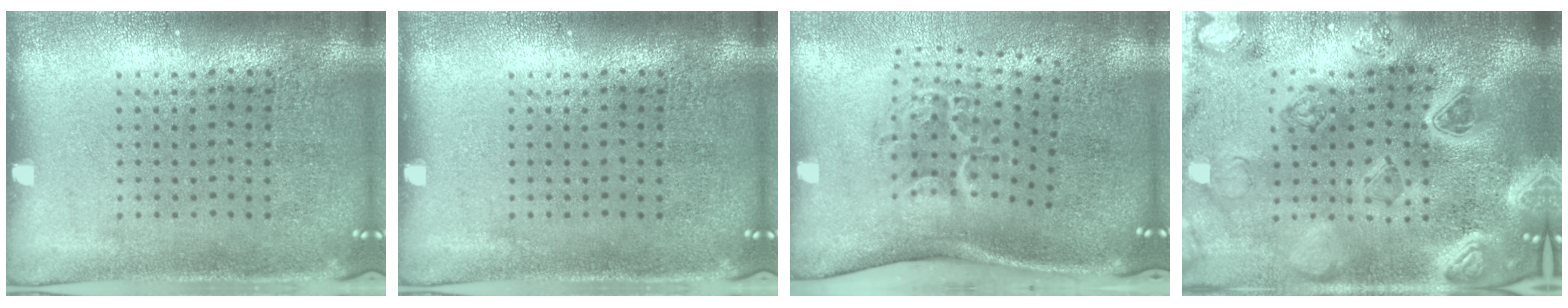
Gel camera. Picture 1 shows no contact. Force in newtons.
{"total": 0.0}
{"total": 2.2, "press": 1.3, "slide": 1.8}
{"total": 5.2, "press": 4.4, "slide": 2.8}